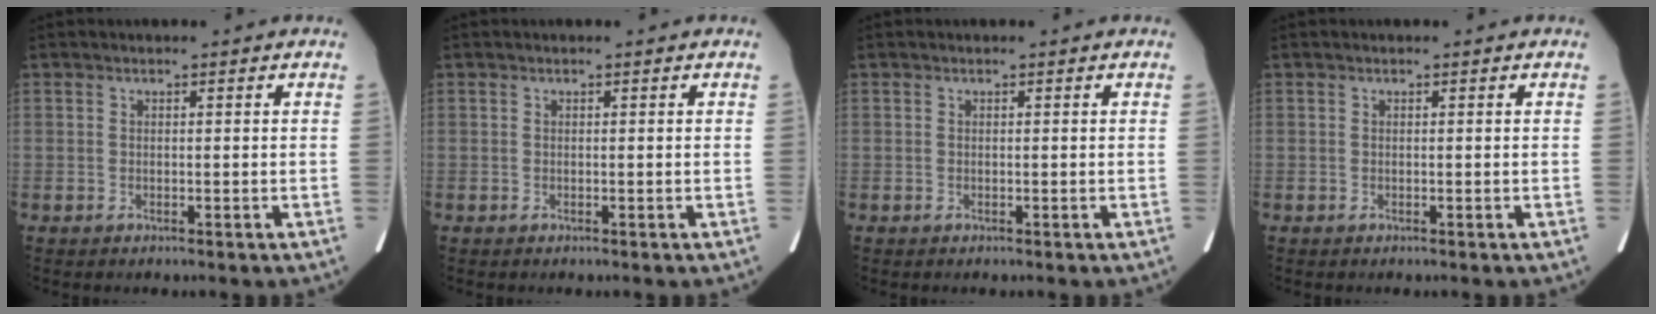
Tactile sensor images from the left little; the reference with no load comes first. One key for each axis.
{"total": 0.0}
{"total": 0.0}
{"total": 0.0}